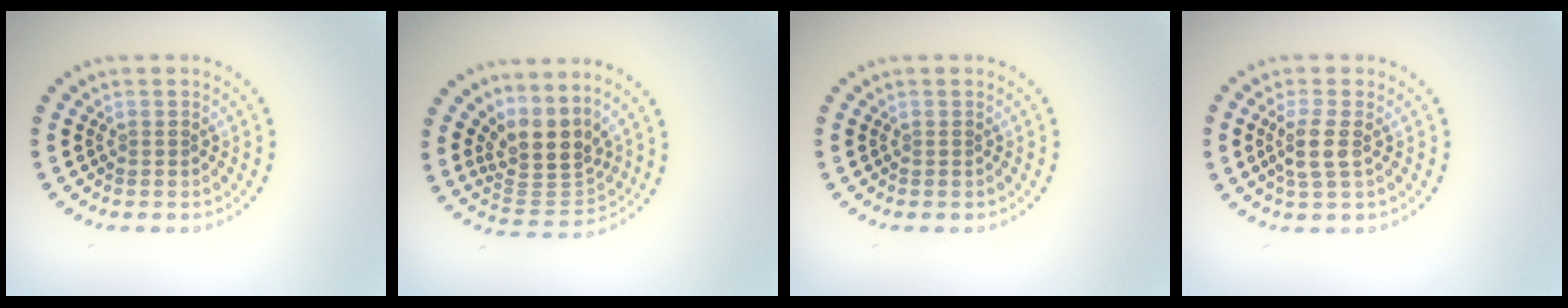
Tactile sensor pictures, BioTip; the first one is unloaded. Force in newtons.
{"total": 4.2, "press": 3.1, "slide": 2.8}
{"total": 0.0}
{"total": 2.3, "press": 2.0, "slide": 1.1}